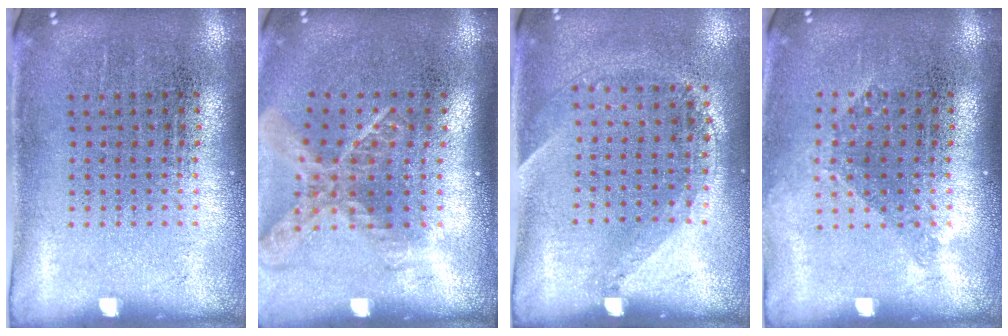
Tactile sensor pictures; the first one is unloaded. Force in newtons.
{"total": 1.8, "press": 1.3, "slide": 1.3}
{"total": 1.4, "press": 1.0, "slide": 1.0}
{"total": 1.1, "press": 0.8, "slide": 0.7}